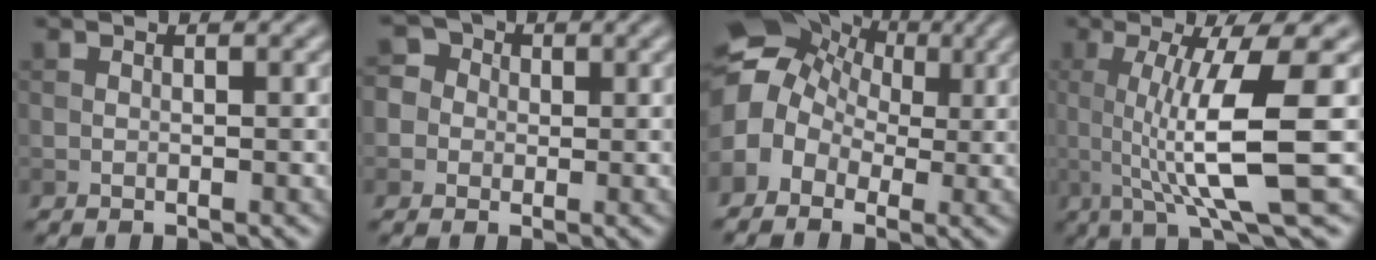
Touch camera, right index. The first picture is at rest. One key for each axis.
{"total": 4.0, "fx": 0.5, "fy": 3.8, "fz": 1.3, "tx": -0.002, "ty": 0.026, "tz": -0.017}
{"total": 8.2, "fx": 0.5, "fy": 6.7, "fz": 4.7, "tx": -0.086, "ty": 0.028, "tz": -0.014}
{"total": 8.6, "fx": 0.3, "fy": 1.5, "fz": 8.4, "tx": -0.125, "ty": -0.006, "tz": 0.009}